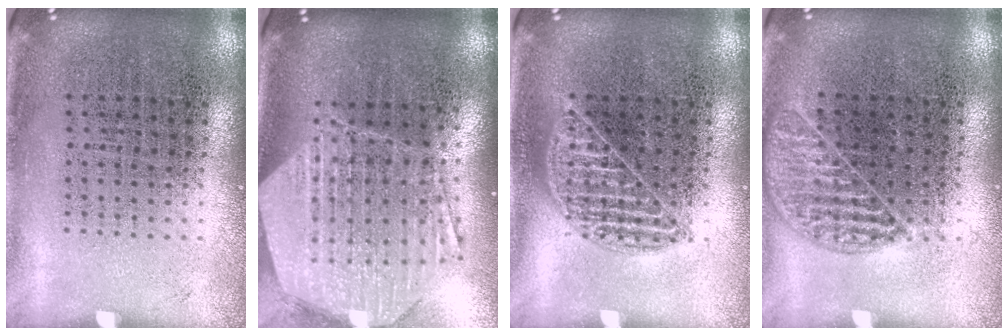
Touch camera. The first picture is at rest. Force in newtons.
{"total": 2.9, "press": 2.3, "slide": 1.8}
{"total": 1.6, "press": 1.6, "slide": 0.2}
{"total": 1.1, "press": 1.0, "slide": 0.4}